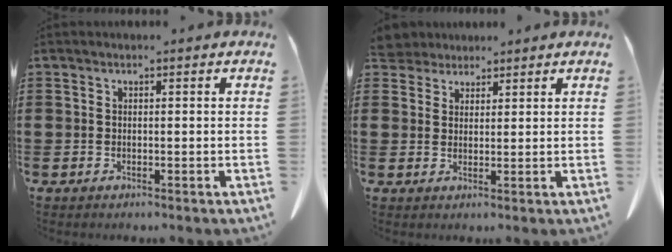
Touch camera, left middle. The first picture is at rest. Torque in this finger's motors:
{"motor_torque": [0.43, 0.40, -0.02, 0.01]}